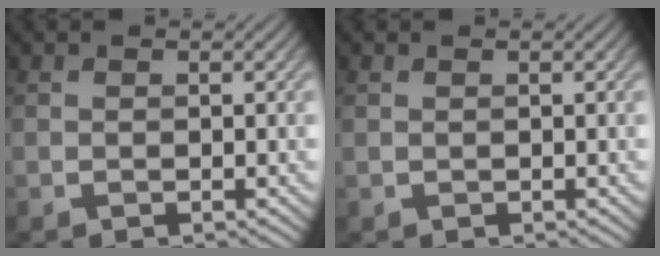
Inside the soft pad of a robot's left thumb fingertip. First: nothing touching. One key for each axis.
{"total": 0.0}